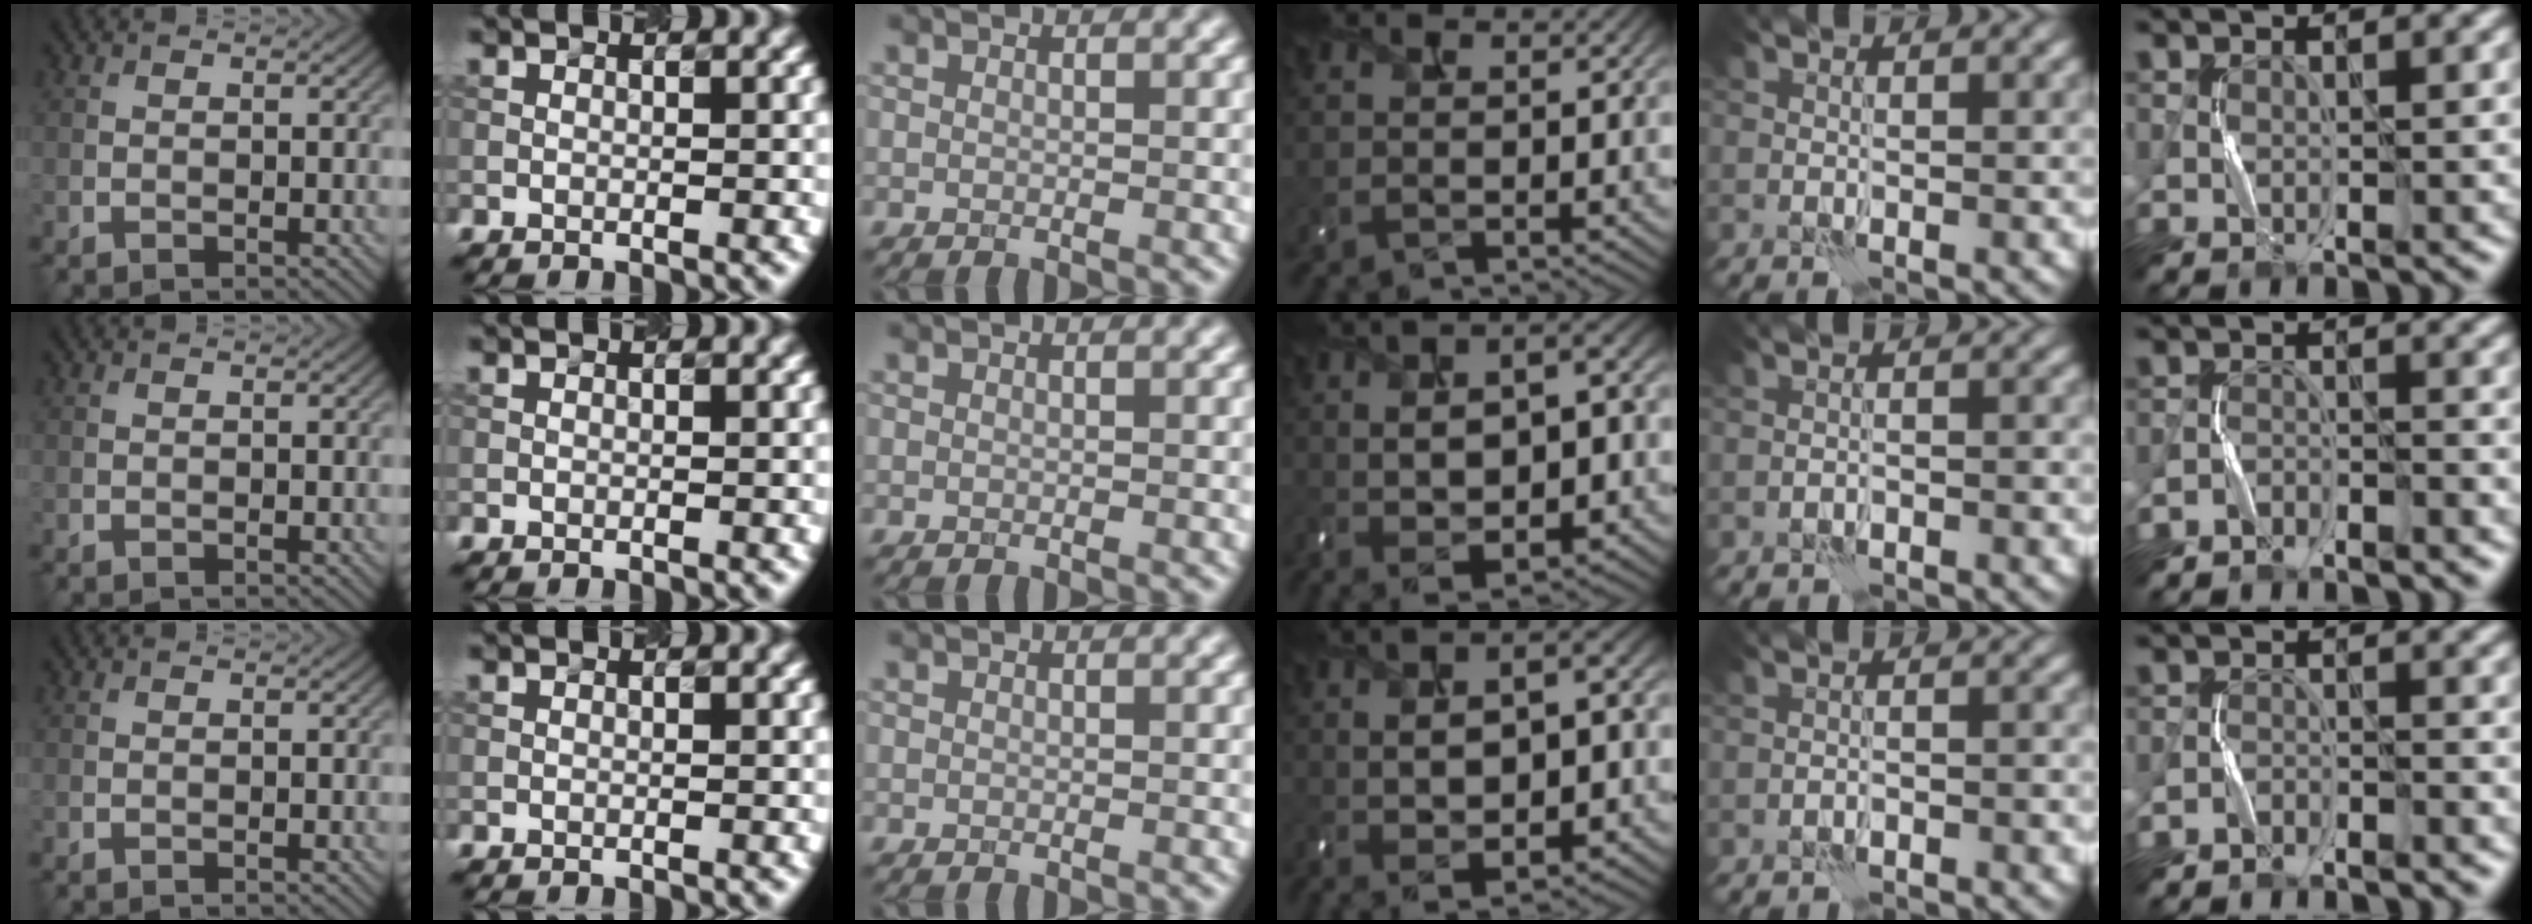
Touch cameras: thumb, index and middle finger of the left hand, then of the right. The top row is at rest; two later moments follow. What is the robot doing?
{"motion": "squeeze", "object": "bubble wrap"}